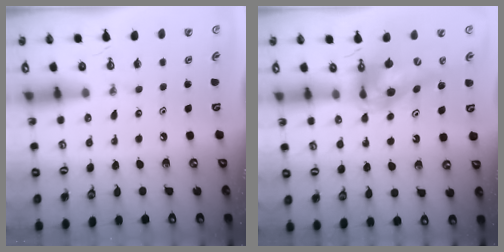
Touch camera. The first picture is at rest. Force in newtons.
{"total": 13.8, "press": 13.8, "slide": 1.2}